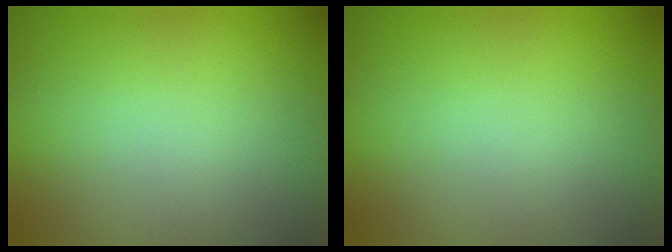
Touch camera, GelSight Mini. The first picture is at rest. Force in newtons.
{"total": 0.0}